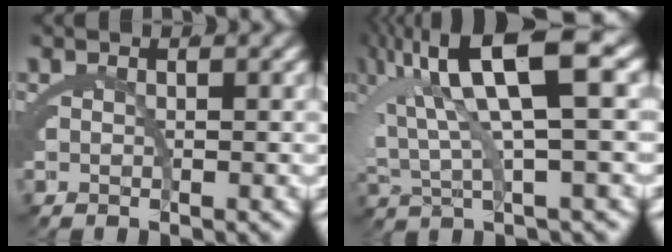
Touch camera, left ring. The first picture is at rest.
{"total": 8.7, "force": [2.6, 3.4, 7.5], "torque": [-0.152, 0.004, 0.046]}